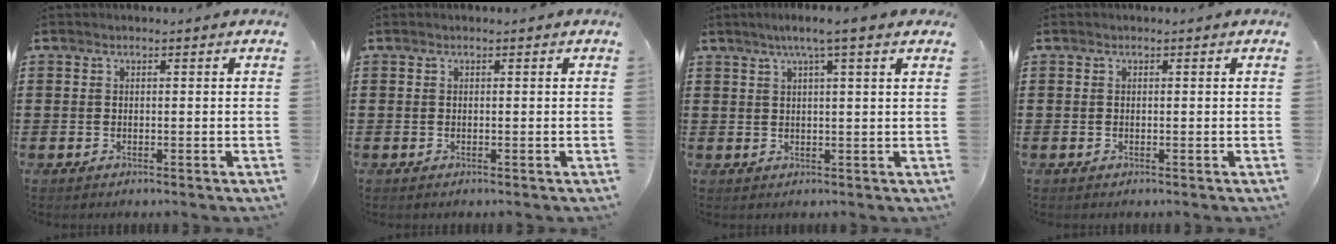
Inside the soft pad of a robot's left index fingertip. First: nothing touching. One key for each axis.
{"total": 0.0}
{"total": 3.8, "fx": 2.4, "fy": -0.4, "fz": 2.9, "tx": -0.062, "ty": 0.004, "tz": 0.040}
{"total": 0.0}